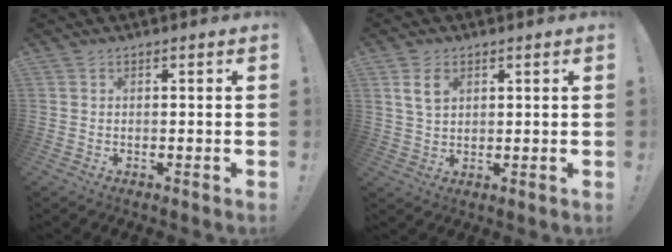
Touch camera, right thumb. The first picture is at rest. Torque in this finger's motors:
{"motor_torque": [-0.10, 0.31, 0.40, 0.01, 0.07]}